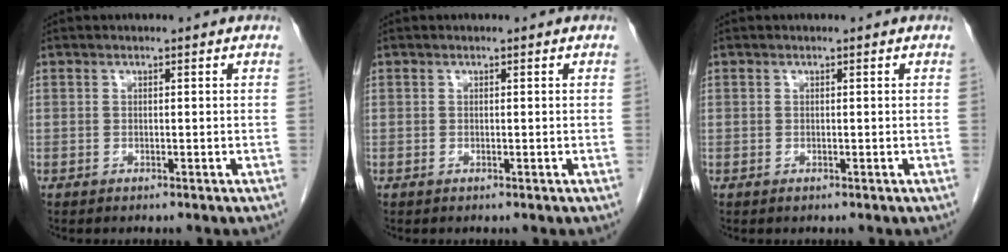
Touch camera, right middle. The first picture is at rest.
{"total": 0.0}
{"total": 0.0}